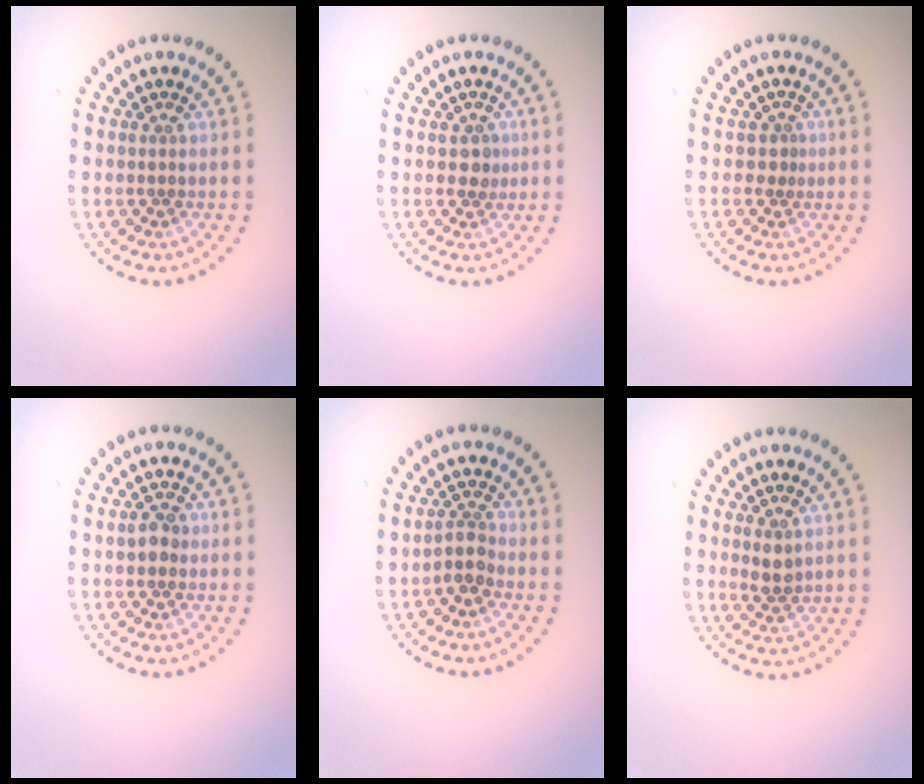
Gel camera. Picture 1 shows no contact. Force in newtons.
{"total": 1.4, "press": 1.2, "slide": 0.6}
{"total": 0.9, "press": 0.6, "slide": 0.7}
{"total": 1.7, "press": 1.7, "slide": 0.2}
{"total": 1.9, "press": 1.6, "slide": 1.1}
{"total": 1.6, "press": 1.5, "slide": 0.5}